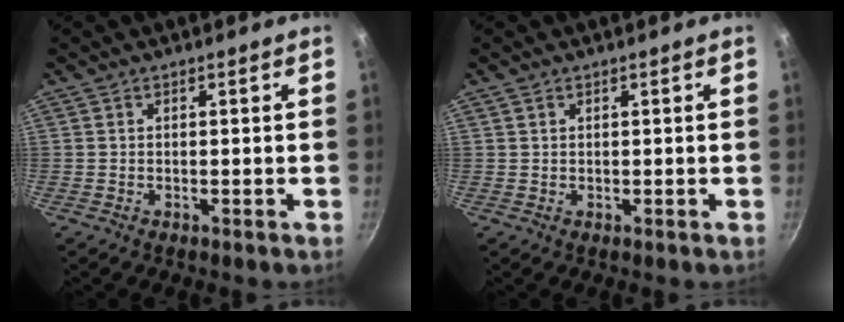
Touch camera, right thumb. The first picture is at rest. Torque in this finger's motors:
{"motor_torque": [0.08, -0.03, -0.47, 0.23, 0.07]}